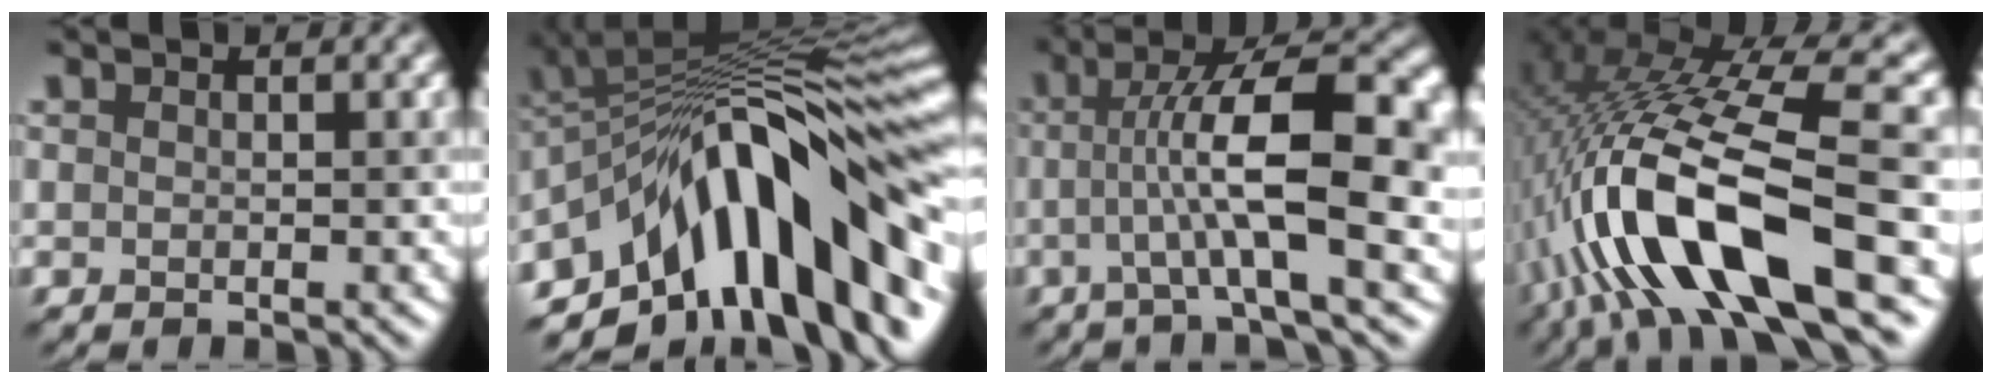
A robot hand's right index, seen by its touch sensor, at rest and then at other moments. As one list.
[{"total": 15.0, "force": [-5.2, 6.2, 12.7], "torque": [-0.172, 0.032, -0.093]}, {"total": 9.6, "force": [-0.3, 2.1, 9.3], "torque": [-0.145, 0.019, -0.010]}, {"total": 14.7, "force": [-3.2, 4.2, 13.7], "torque": [-0.262, 0.018, -0.051]}]